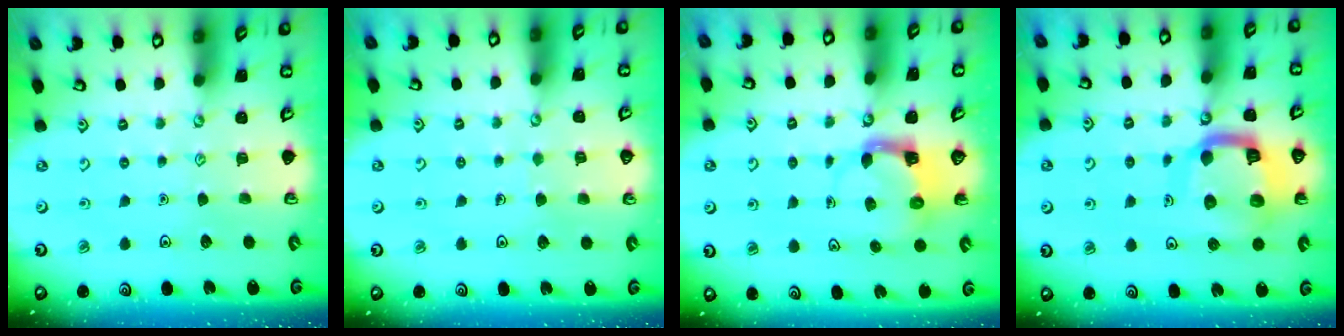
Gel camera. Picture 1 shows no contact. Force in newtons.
{"total": 3.2, "press": 3.2, "slide": 0.2}
{"total": 3.4, "press": 3.4, "slide": 0.5}
{"total": 13.2, "press": 13.1, "slide": 1.5}